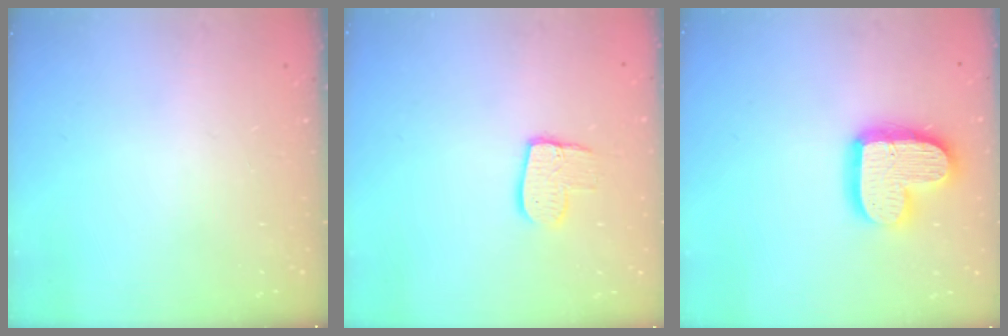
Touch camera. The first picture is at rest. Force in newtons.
{"total": 8.9, "press": 8.8, "slide": 0.5}
{"total": 16.7, "press": 16.6, "slide": 1.2}